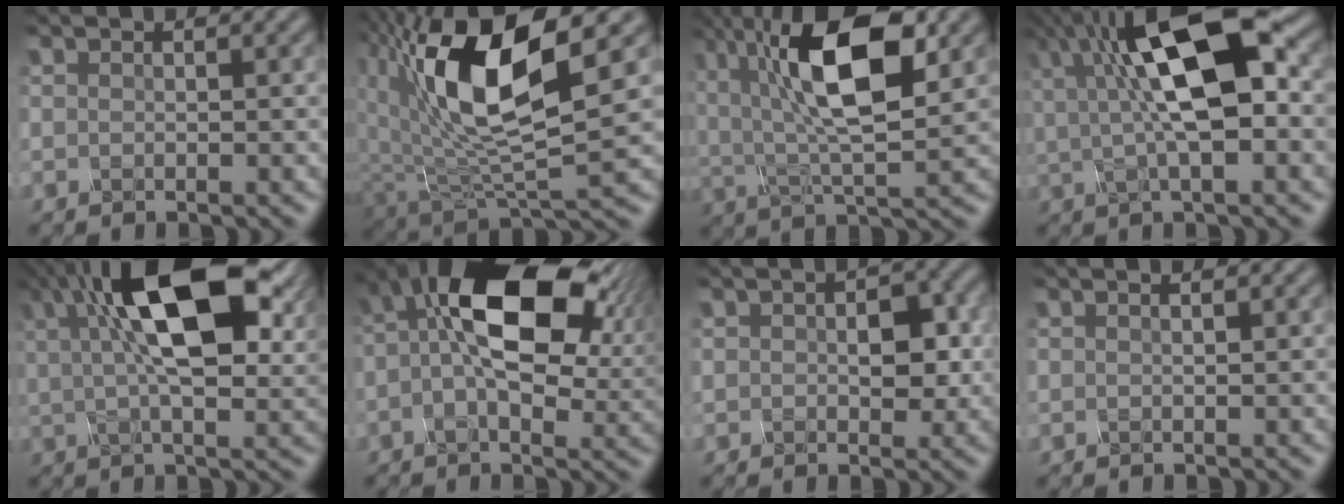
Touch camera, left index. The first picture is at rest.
{"total": 11.4, "force": [3.7, 4.6, 9.7], "torque": [-0.184, -0.007, 0.071]}
{"total": 11.9, "force": [3.5, 4.3, 10.6], "torque": [-0.180, 0.012, 0.052]}
{"total": 11.4, "force": [2.5, 3.9, 10.4], "torque": [-0.175, 0.018, 0.034]}
{"total": 13.9, "force": [5.0, 5.6, 11.7], "torque": [-0.189, 0.010, 0.073]}
{"total": 14.1, "force": [3.1, 7.4, 11.6], "torque": [-0.190, 0.016, 0.042]}
{"total": 3.7, "force": [0.4, 2.2, 2.9], "torque": [-0.044, 0.001, 0.008]}
{"total": 1.1, "force": [0.7, 0.4, 0.8], "torque": [-0.005, -0.004, 0.006]}